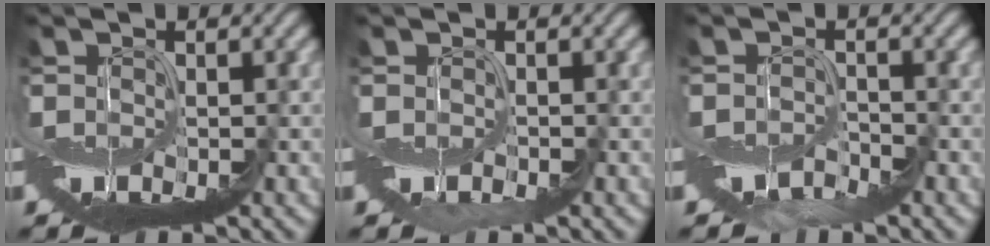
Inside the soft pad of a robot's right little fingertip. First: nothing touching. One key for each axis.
{"total": 0.8, "fx": 0.0, "fy": -0.3, "fz": -0.7, "tx": 0.010, "ty": -0.001, "tz": -0.001}
{"total": 1.2, "fx": -1.2, "fy": 0.2, "fz": -0.2, "tx": 0.004, "ty": -0.001, "tz": -0.020}